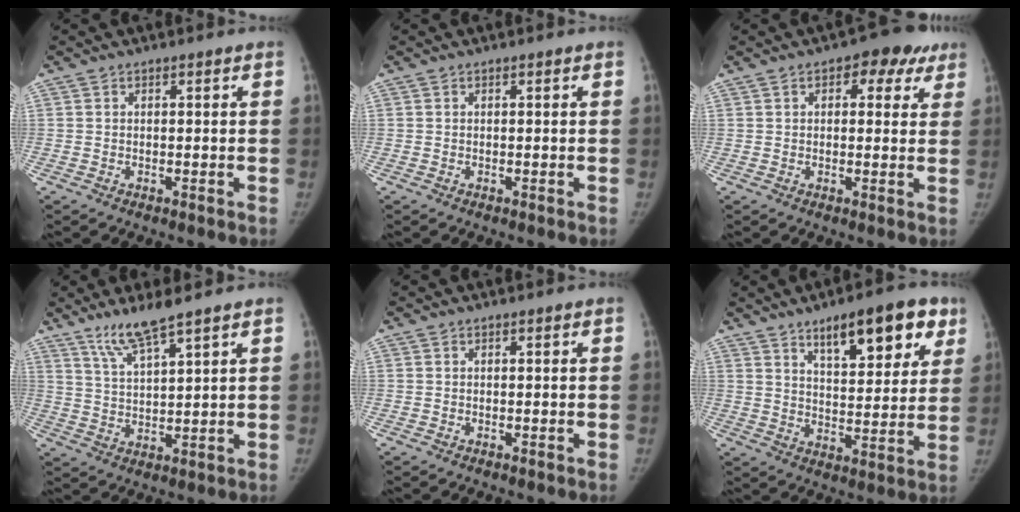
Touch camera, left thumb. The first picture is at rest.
{"total": 0.0}
{"total": 7.1, "force": [3.5, 4.1, 4.7], "torque": [-0.021, -0.004, 0.035]}
{"total": 7.2, "force": [5.5, 0.4, 4.7], "torque": [-0.096, -0.034, 0.116]}
{"total": 0.0}
{"total": 15.5, "force": [9.0, 6.0, 11.2], "torque": [-0.114, -0.033, 0.132]}